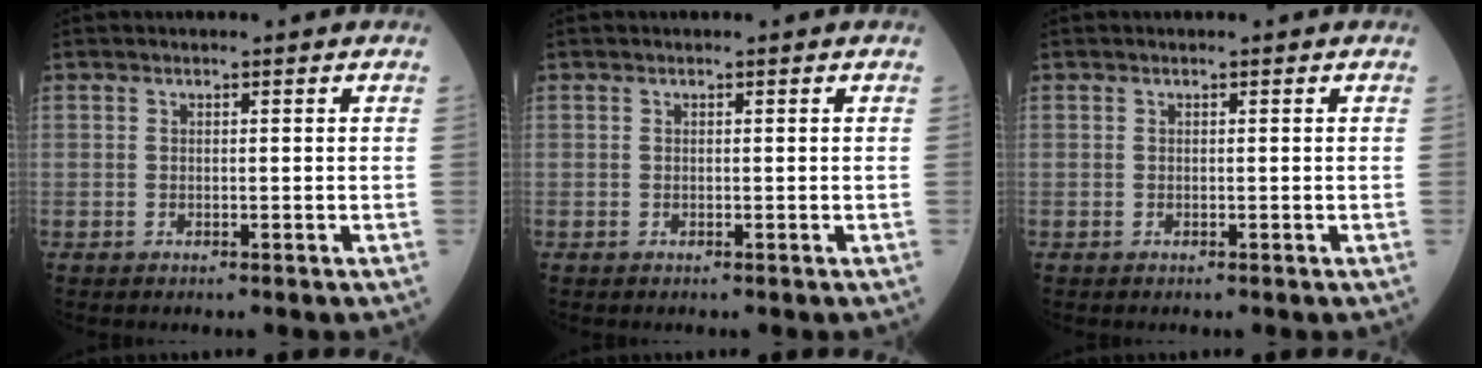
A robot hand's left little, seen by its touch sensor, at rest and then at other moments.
{"total": 0.0}
{"total": 0.0}